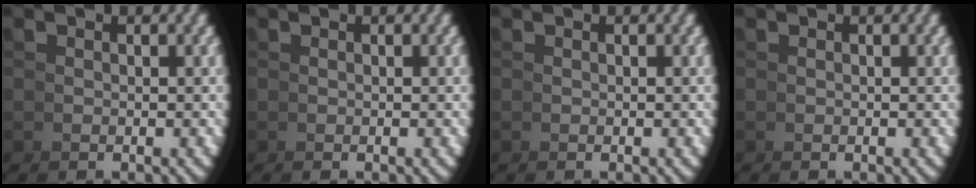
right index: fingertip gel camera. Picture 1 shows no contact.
{"total": 0.0}
{"total": 0.0}
{"total": 0.0}